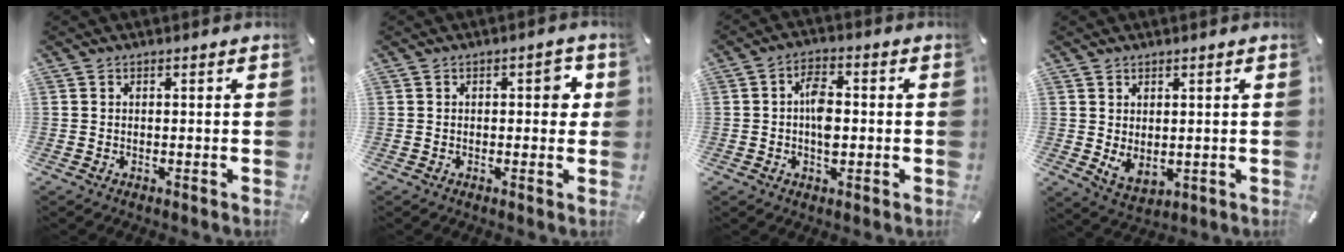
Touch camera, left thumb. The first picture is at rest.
{"total": 3.3, "force": [0.3, 1.7, 2.8], "torque": [-0.032, 0.001, -0.003]}
{"total": 6.4, "force": [-0.4, 3.5, 5.3], "torque": [-0.102, 0.003, -0.010]}
{"total": 4.3, "force": [1.6, 3.2, 2.3], "torque": [-0.036, -0.010, 0.030]}